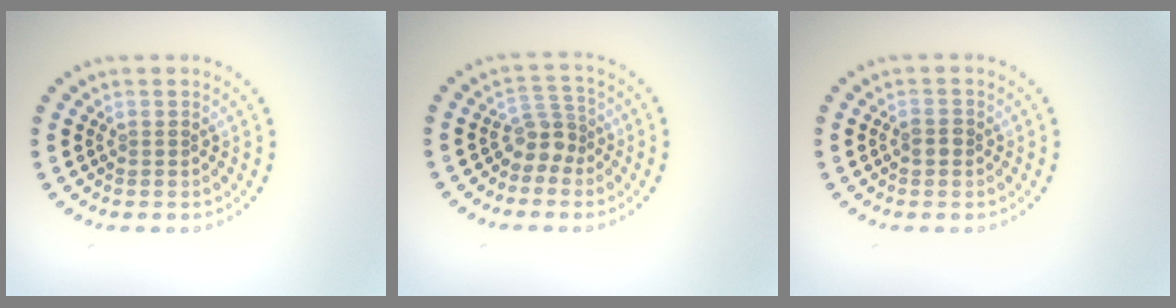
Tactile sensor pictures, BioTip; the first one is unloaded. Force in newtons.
{"total": 2.5, "press": 1.9, "slide": 1.7}
{"total": 1.2, "press": 1.1, "slide": 0.2}